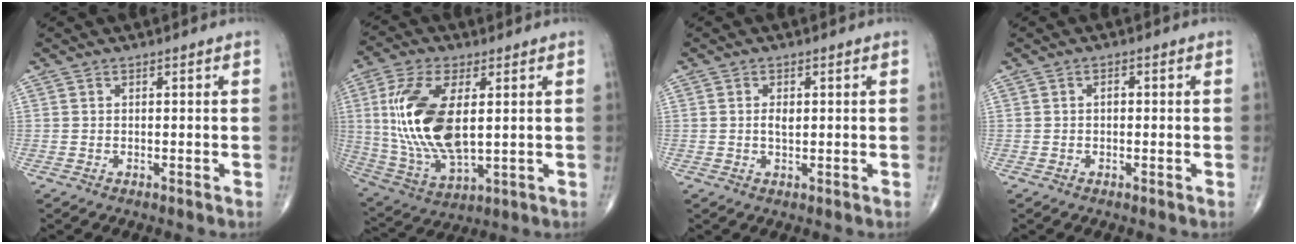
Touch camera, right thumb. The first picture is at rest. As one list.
[{"total": 18.2, "force": [2.5, 8.7, 15.8], "torque": [-0.329, -0.014, 0.055]}, {"total": 2.0, "force": [0.2, 1.1, 1.7], "torque": [-0.030, -0.001, 0.004]}, {"total": 1.0, "force": [-0.1, 0.7, 0.7], "torque": [-0.005, 0.003, -0.005]}]